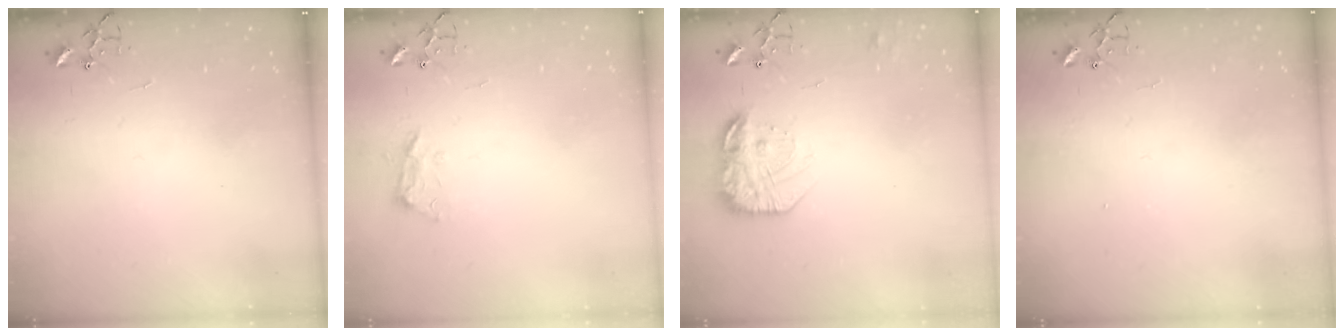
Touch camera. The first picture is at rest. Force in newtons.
{"total": 9.0, "press": 8.9, "slide": 1.1}
{"total": 17.3, "press": 17.2, "slide": 1.2}
{"total": 1.1, "press": 1.1, "slide": 0.1}